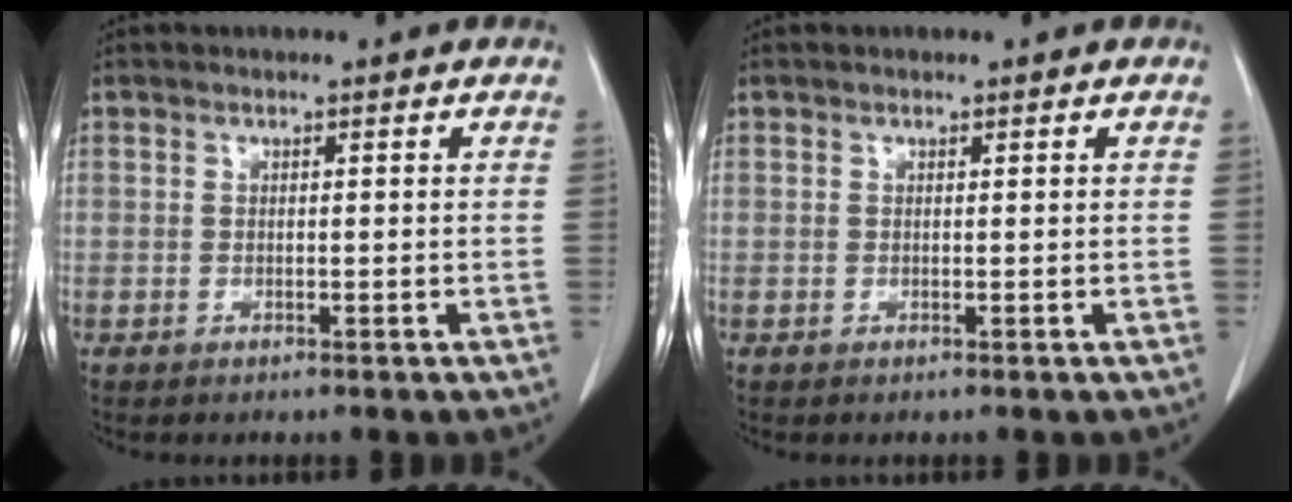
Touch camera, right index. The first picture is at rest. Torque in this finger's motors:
{"motor_torque": [-0.03, -0.06, -0.02, 0.01]}